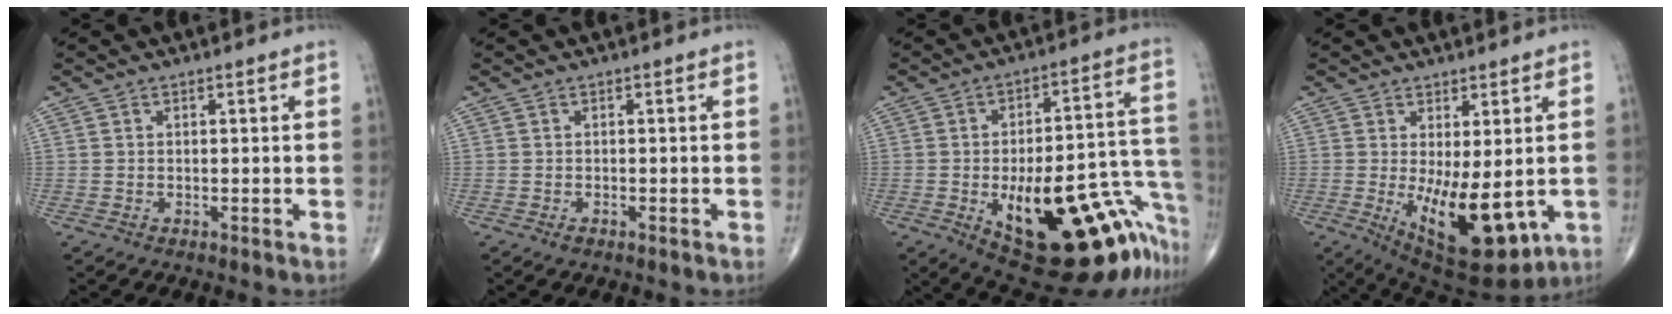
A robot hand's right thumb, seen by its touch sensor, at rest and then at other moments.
{"total": 0.7, "force": [-0.5, 0.3, 0.5], "torque": [-0.011, 0.000, -0.007]}
{"total": 28.7, "force": [-12.6, 10.5, 23.6], "torque": [-0.226, 0.075, -0.160]}
{"total": 13.2, "force": [-2.1, 5.3, 11.9], "torque": [-0.179, -0.027, -0.008]}